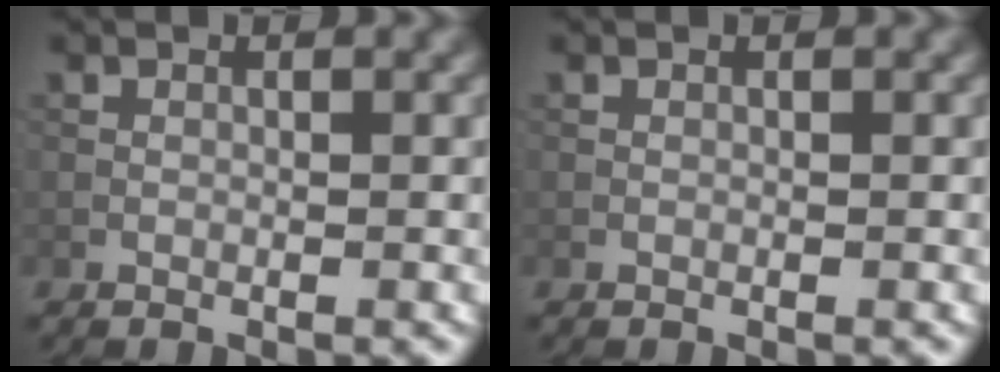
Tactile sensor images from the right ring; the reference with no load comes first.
{"total": 0.0}